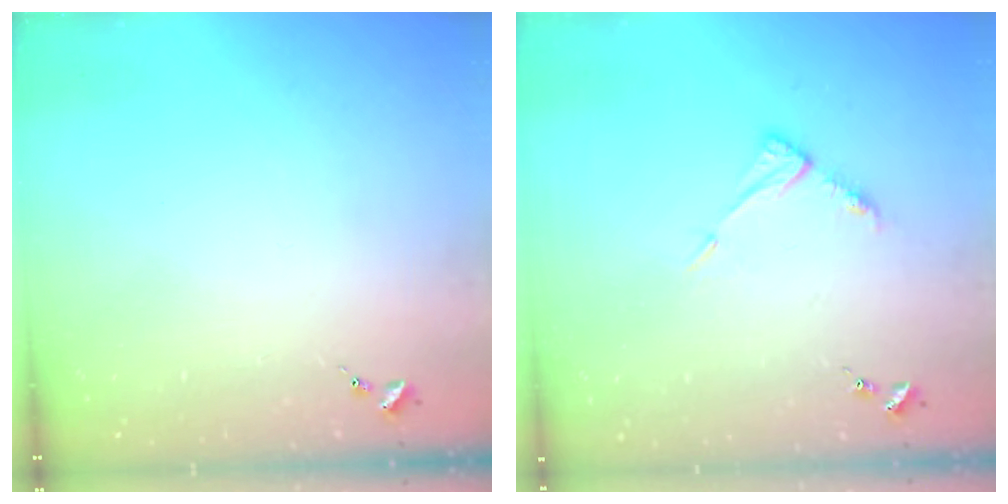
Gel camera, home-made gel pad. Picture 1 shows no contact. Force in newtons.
{"total": 7.4, "press": 7.4, "slide": 0.6}